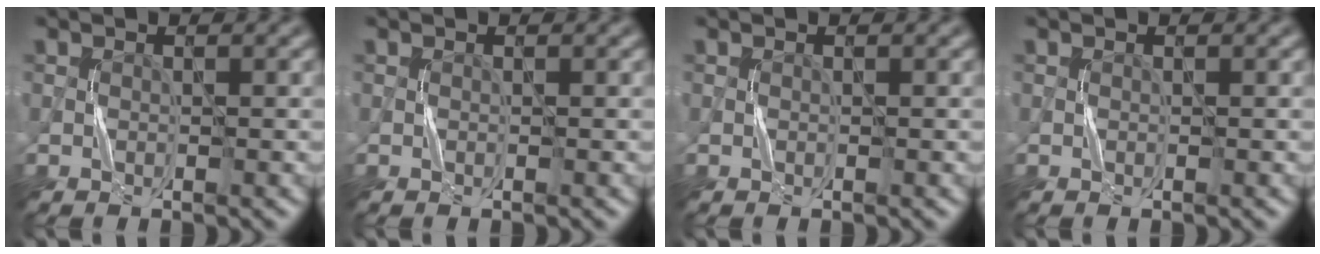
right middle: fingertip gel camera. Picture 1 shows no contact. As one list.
[{"total": 0.0}, {"total": 0.0}, {"total": 0.0}]